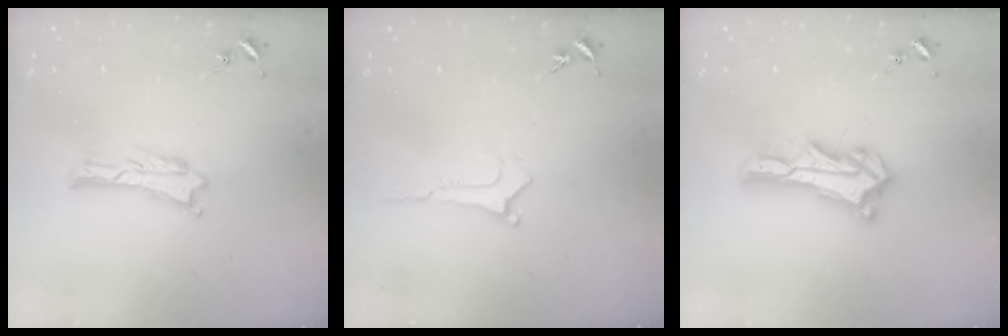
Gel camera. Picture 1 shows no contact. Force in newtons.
{"total": 0.0}
{"total": 8.1, "press": 8.0, "slide": 0.6}